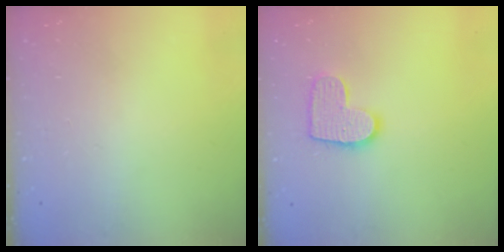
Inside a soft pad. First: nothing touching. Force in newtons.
{"total": 10.8, "press": 10.8, "slide": 0.5}